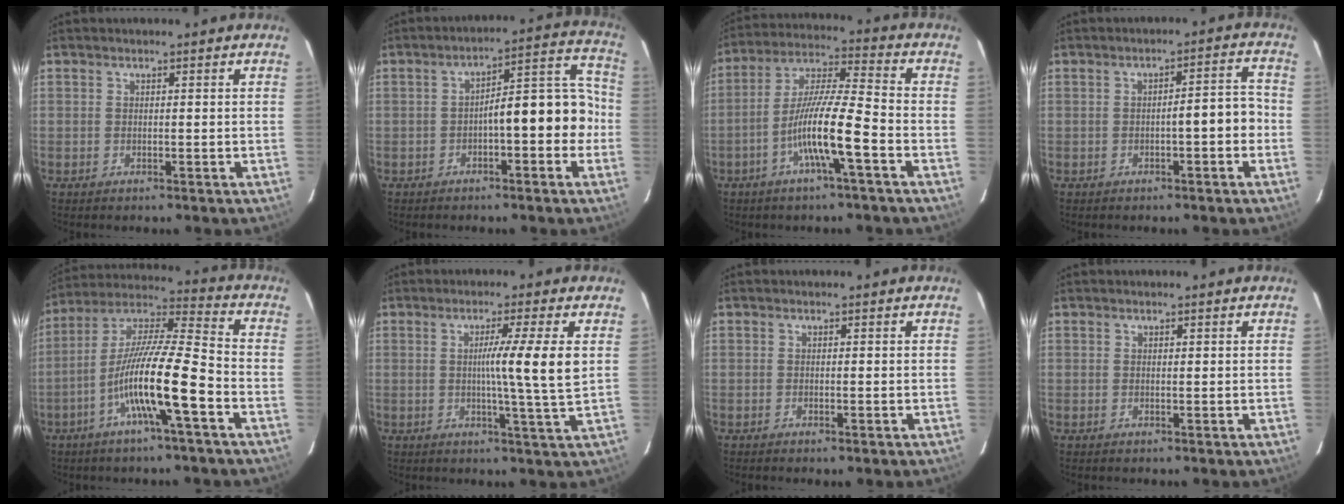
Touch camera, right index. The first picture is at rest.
{"total": 10.6, "force": [-2.1, 3.0, 10.0], "torque": [-0.127, 0.051, -0.026]}
{"total": 11.5, "force": [-4.3, 0.2, 10.7], "torque": [-0.205, 0.005, -0.084]}
{"total": 4.7, "force": [-1.3, 0.9, 4.4], "torque": [-0.056, 0.022, -0.016]}
{"total": 14.8, "force": [-5.4, 0.6, 13.7], "torque": [-0.260, 0.008, -0.104]}
{"total": 7.7, "force": [1.1, -1.9, 7.4], "torque": [-0.116, -0.012, 0.019]}
{"total": 0.7, "force": [-0.4, 0.0, 0.5], "torque": [-0.013, -0.003, -0.005]}
{"total": 0.0}